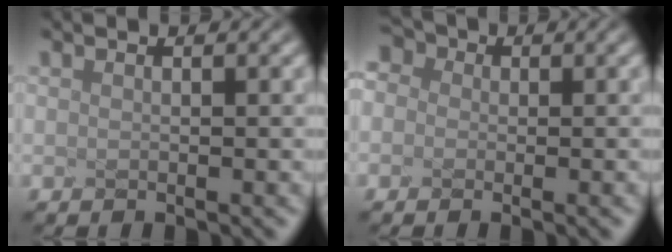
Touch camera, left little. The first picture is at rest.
{"total": 1.8, "force": [0.0, 1.7, 0.6], "torque": [-0.025, 0.014, 0.006]}